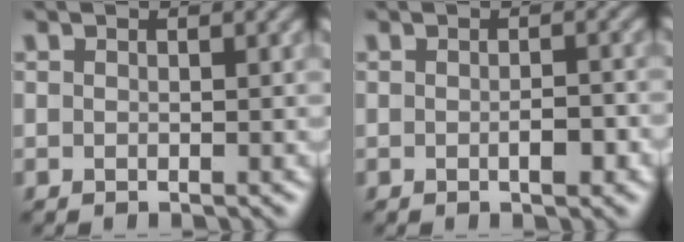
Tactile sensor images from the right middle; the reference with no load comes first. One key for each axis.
{"total": 1.9, "fx": -0.6, "fy": 0.6, "fz": 1.7, "tx": -0.027, "ty": 0.000, "tz": -0.009}